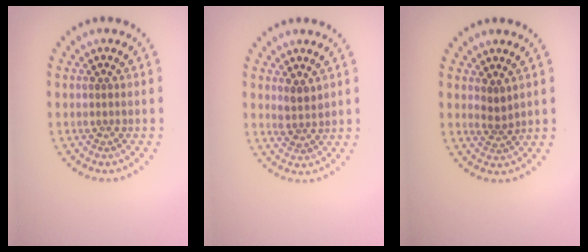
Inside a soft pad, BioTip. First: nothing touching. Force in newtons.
{"total": 1.6, "press": 1.4, "slide": 0.9}
{"total": 1.7, "press": 1.1, "slide": 1.3}